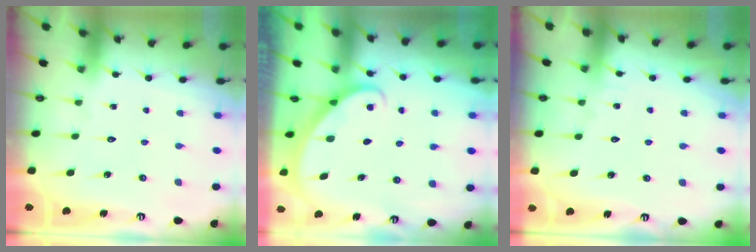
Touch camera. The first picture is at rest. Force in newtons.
{"total": 2.0, "press": 2.0, "slide": 0.1}
{"total": 3.6, "press": 3.6, "slide": 0.4}